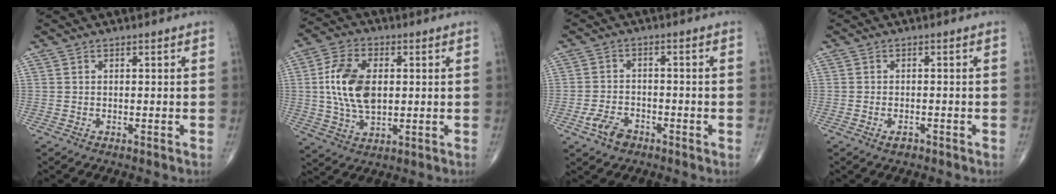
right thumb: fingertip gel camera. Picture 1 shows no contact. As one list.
[{"total": 12.9, "force": [1.1, 7.7, 10.3], "torque": [-0.195, 0.002, 0.023]}, {"total": 5.1, "force": [-2.8, 3.2, 2.8], "torque": [-0.046, 0.015, -0.050]}, {"total": 1.7, "force": [-1.0, 0.9, 1.0], "torque": [-0.020, 0.003, -0.017]}]